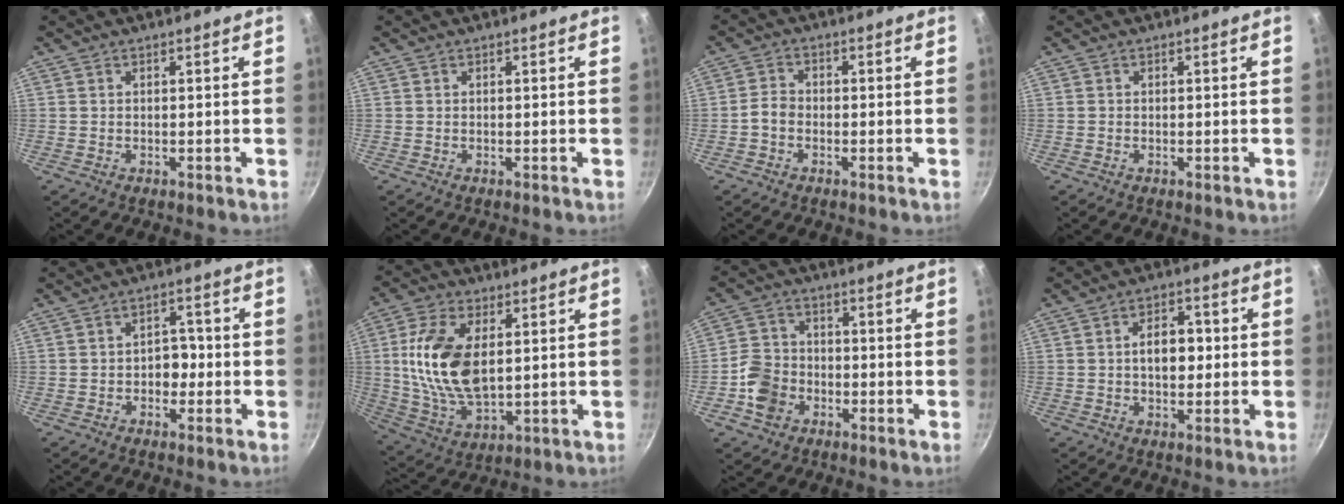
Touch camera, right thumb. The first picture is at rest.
{"total": 0.0}
{"total": 2.9, "force": [-1.2, 2.1, 1.6], "torque": [-0.029, 0.021, -0.030]}
{"total": 0.0}
{"total": 4.1, "force": [-0.9, 3.1, 2.6], "torque": [-0.002, 0.016, -0.017]}
{"total": 16.1, "force": [2.8, 8.9, 13.1], "torque": [-0.244, -0.010, 0.060]}
{"total": 8.0, "force": [-2.9, 6.6, 3.5], "torque": [-0.044, 0.026, -0.066]}
{"total": 8.8, "force": [0.3, 5.6, 6.8], "torque": [-0.071, 0.017, -0.003]}